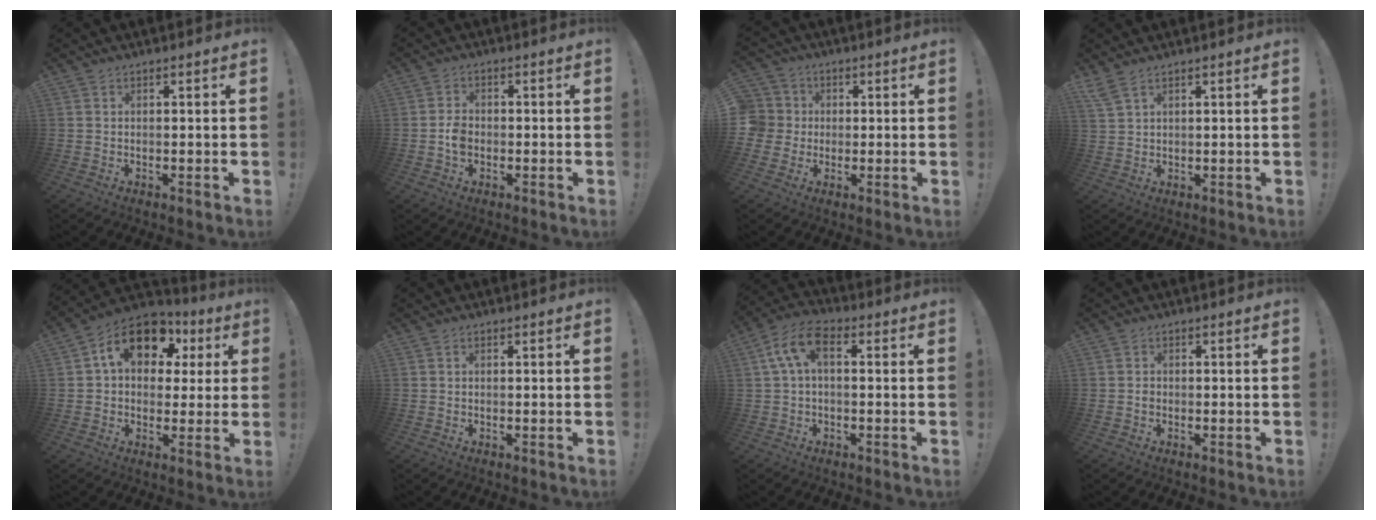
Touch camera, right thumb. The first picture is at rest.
{"total": 3.9, "force": [-1.3, 2.7, 2.4], "torque": [-0.039, 0.007, -0.023]}
{"total": 6.3, "force": [-0.1, 6.1, 1.6], "torque": [-0.045, 0.008, 0.000]}
{"total": 3.7, "force": [2.7, 0.9, 2.3], "torque": [-0.053, -0.010, 0.054]}
{"total": 16.3, "force": [6.0, 10.9, 10.6], "torque": [-0.162, -0.005, 0.109]}
{"total": 0.0}
{"total": 8.3, "force": [1.8, 4.3, 6.9], "torque": [-0.150, 0.000, 0.036]}
{"total": 0.8, "force": [-0.5, 0.7, 0.1], "torque": [-0.004, 0.003, -0.008]}